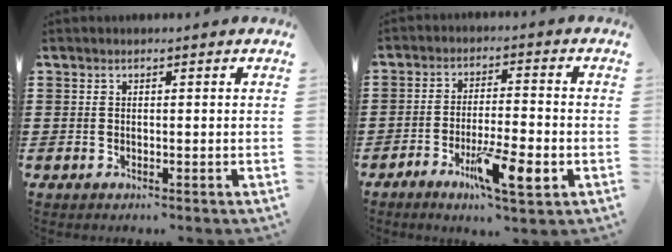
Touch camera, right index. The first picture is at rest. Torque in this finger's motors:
{"motor_torque": [0.29, -0.18, 0.50, 0.11]}